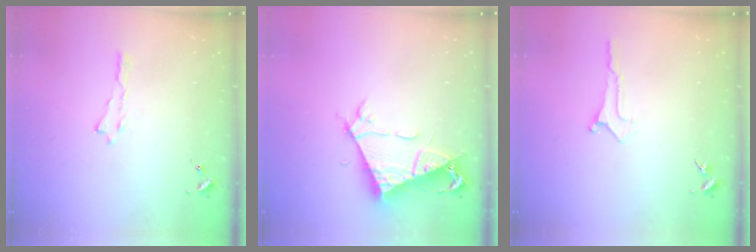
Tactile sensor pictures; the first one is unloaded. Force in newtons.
{"total": 7.0, "press": 7.0, "slide": 0.8}
{"total": 0.0}